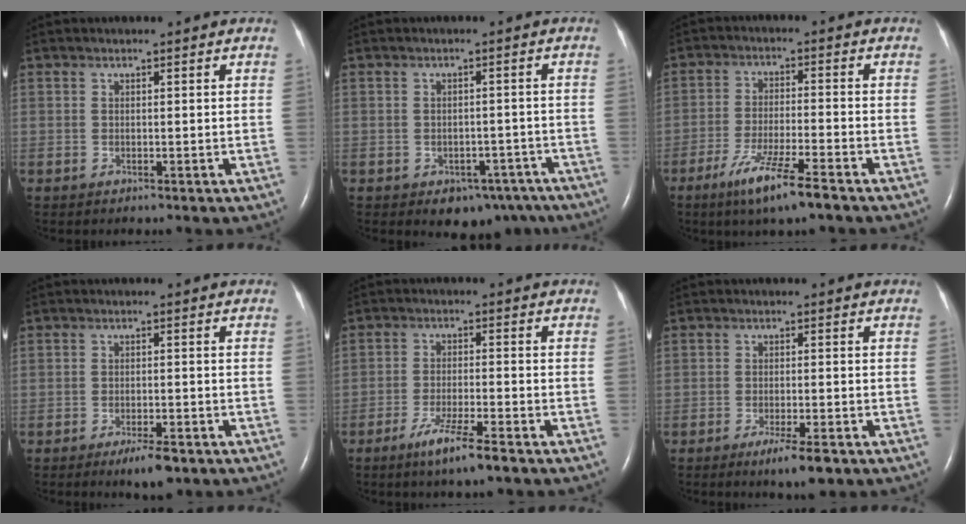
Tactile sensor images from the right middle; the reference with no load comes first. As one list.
[{"total": 6.3, "force": [-4.4, 3.9, 2.3], "torque": [-0.015, 0.016, -0.053]}, {"total": 8.5, "force": [-5.6, 0.1, 6.4], "torque": [-0.127, -0.020, -0.100]}, {"total": 4.2, "force": [-2.8, 0.9, 3.1], "torque": [-0.053, -0.006, -0.040]}, {"total": 6.6, "force": [-4.4, 0.0, 5.0], "torque": [-0.099, -0.015, -0.080]}, {"total": 4.9, "force": [-3.1, 0.4, 3.8], "torque": [-0.065, -0.012, -0.048]}]